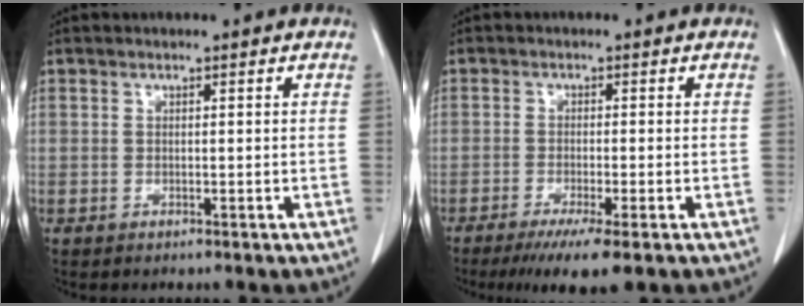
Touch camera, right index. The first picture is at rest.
{"total": 6.7, "force": [-4.3, 0.2, 5.2], "torque": [-0.079, -0.018, -0.067]}